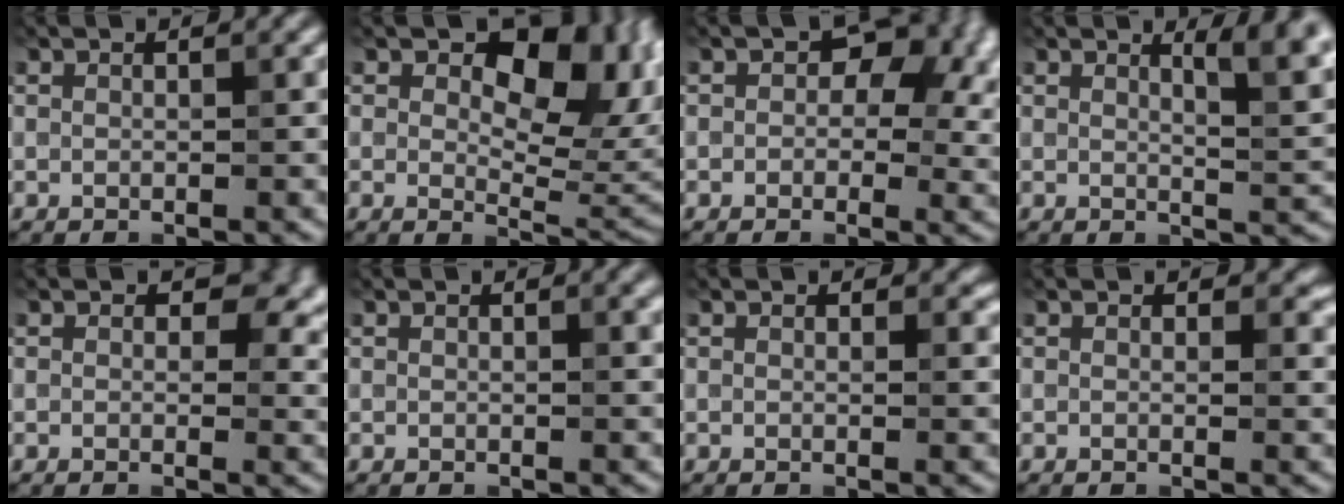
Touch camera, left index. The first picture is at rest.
{"total": 9.7, "force": [2.9, 5.6, 7.5], "torque": [-0.098, -0.009, 0.041]}
{"total": 8.5, "force": [1.6, 6.0, 5.8], "torque": [-0.042, 0.002, 0.014]}
{"total": 4.5, "force": [2.5, 1.1, 3.6], "torque": [-0.041, 0.002, 0.036]}
{"total": 5.2, "force": [1.4, 3.6, 3.5], "torque": [-0.036, -0.005, 0.016]}
{"total": 0.8, "force": [0.4, 0.2, 0.6], "torque": [-0.010, 0.001, 0.008]}
{"total": 1.0, "force": [0.7, 0.6, 0.5], "torque": [-0.007, -0.001, 0.008]}
{"total": 1.4, "force": [0.8, 0.8, 0.7], "torque": [-0.011, -0.002, 0.008]}